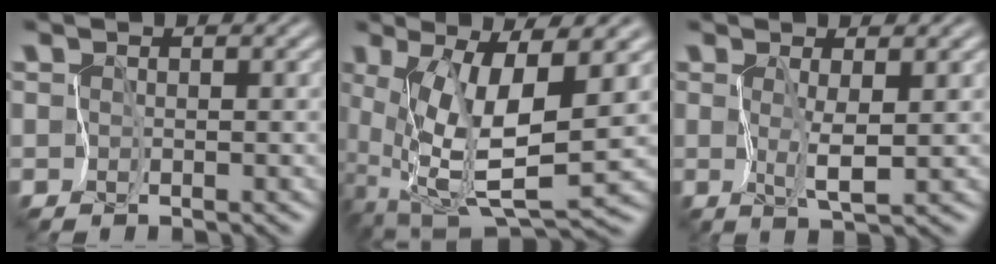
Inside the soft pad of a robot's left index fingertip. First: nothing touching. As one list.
[{"total": 8.6, "force": [0.3, 2.9, 8.1], "torque": [-0.170, -0.025, 0.015]}, {"total": 2.0, "force": [0.4, 0.1, 2.0], "torque": [-0.043, -0.005, 0.013]}]